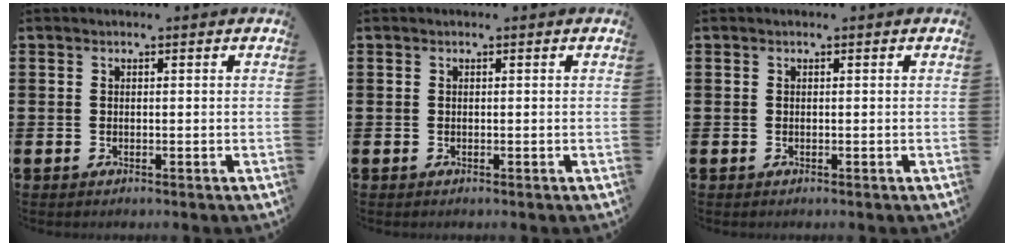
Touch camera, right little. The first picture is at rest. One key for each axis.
{"total": 0.0}
{"total": 0.0}